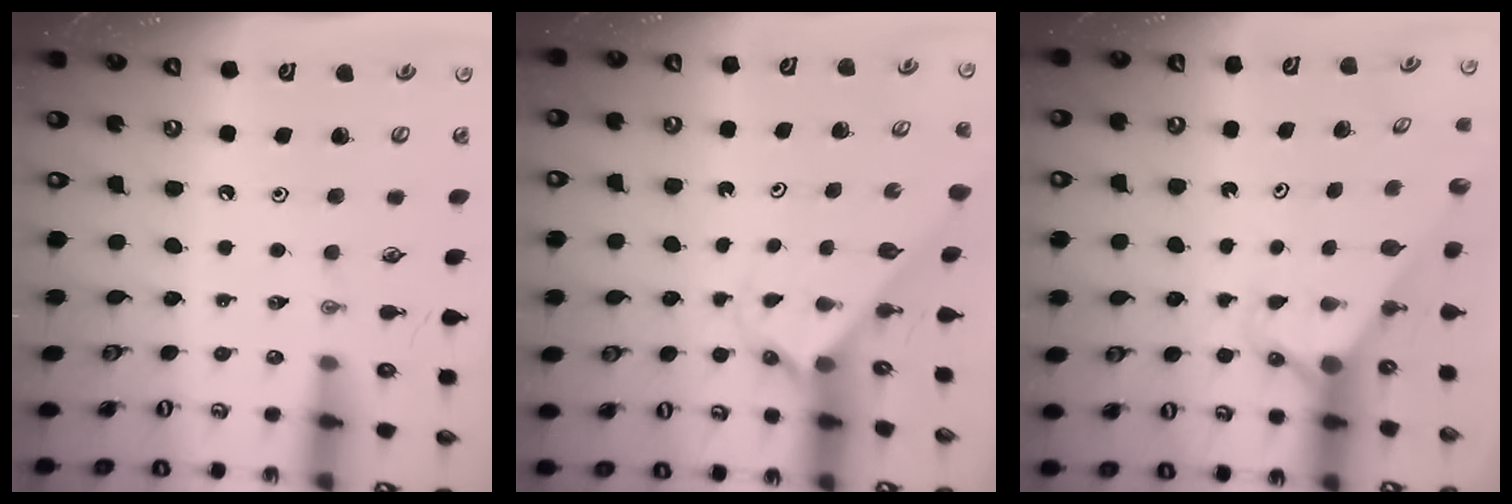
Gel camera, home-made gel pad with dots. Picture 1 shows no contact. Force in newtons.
{"total": 2.4, "press": 2.4, "slide": 0.2}
{"total": 2.8, "press": 2.8, "slide": 0.0}